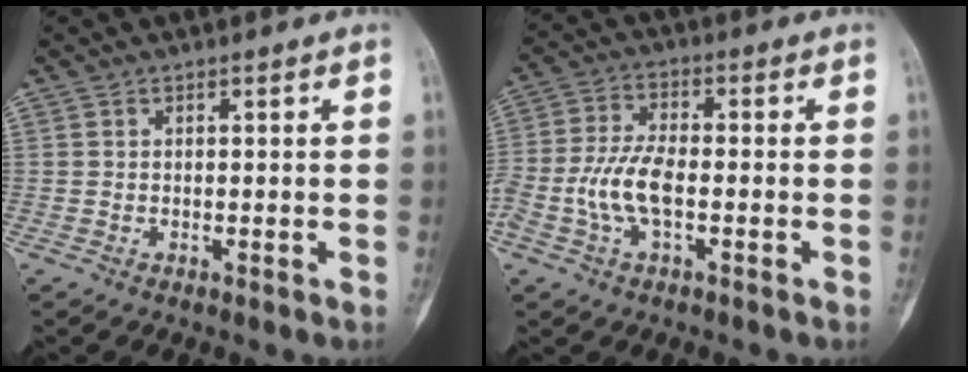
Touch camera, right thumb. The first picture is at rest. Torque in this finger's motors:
{"motor_torque": [0.27, 0.26, 0.21, -0.18, 0.08]}